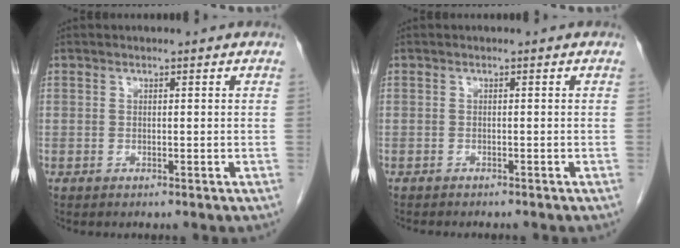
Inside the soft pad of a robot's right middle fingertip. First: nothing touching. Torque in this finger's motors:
{"motor_torque": [0.01, 0.02, 0.01, 0.02]}